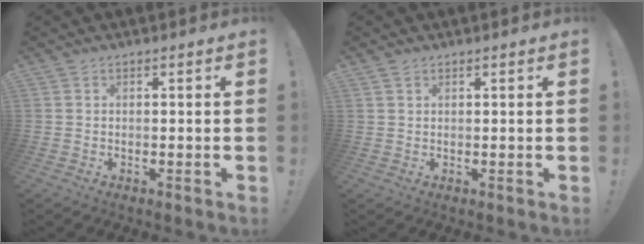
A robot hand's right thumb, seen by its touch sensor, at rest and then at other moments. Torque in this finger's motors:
{"motor_torque": [0.40, -0.60, 0.06, 0.03, 0.00]}